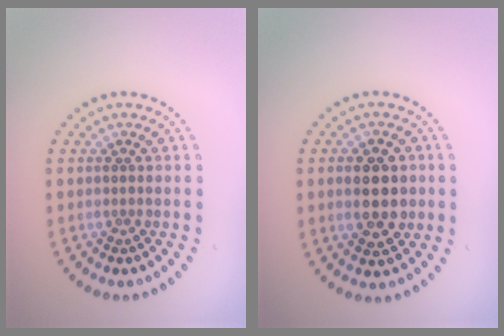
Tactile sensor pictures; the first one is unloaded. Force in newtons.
{"total": 4.5, "press": 4.5, "slide": 0.4}